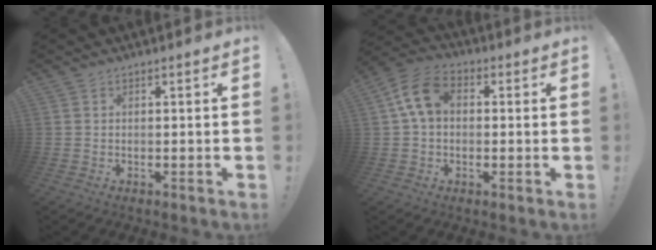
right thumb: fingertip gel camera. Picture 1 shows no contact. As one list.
[{"total": 11.0, "force": [2.5, 7.6, 7.6], "torque": [-0.130, 0.017, 0.052]}]